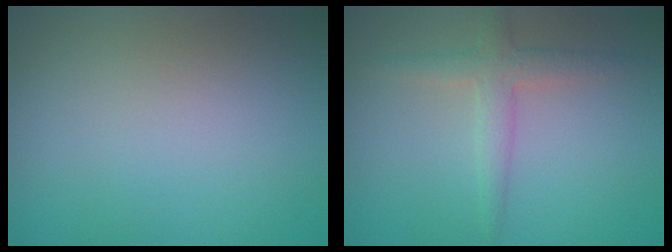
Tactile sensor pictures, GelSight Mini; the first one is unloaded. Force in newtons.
{"total": 2.6, "press": 2.6, "slide": 0.0}